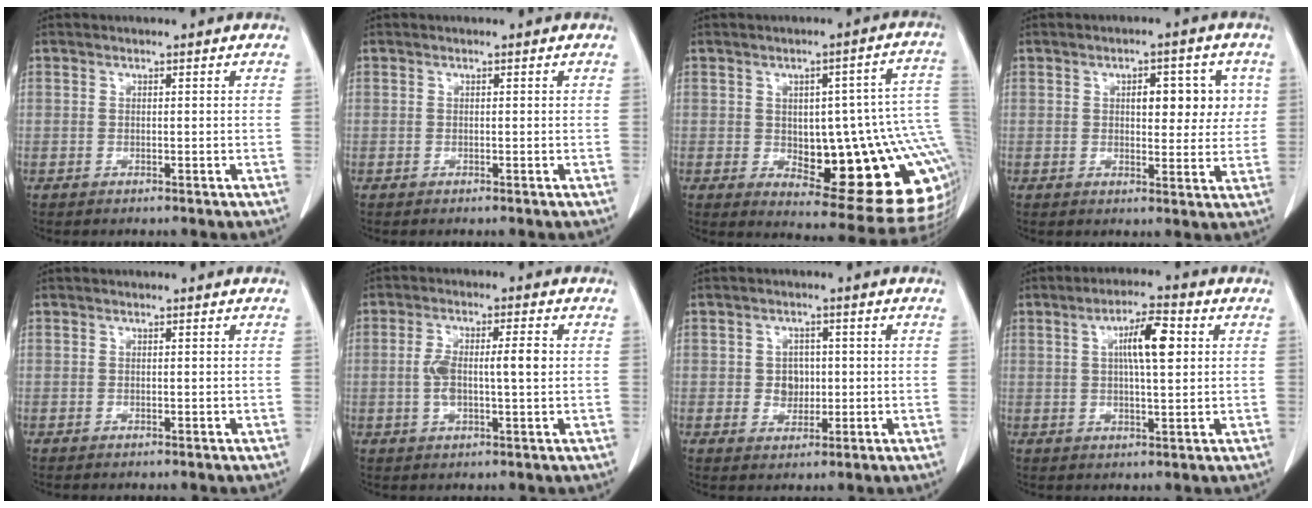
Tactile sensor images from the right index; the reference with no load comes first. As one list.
[{"total": 0.0}, {"total": 22.1, "force": [-2.1, 7.2, 20.8], "torque": [-0.178, 0.023, -0.003]}, {"total": 7.1, "force": [1.9, 3.3, 6.0], "torque": [-0.068, 0.013, 0.026]}, {"total": 0.0}, {"total": 7.1, "force": [0.2, 1.7, 6.8], "torque": [-0.133, 0.015, 0.006]}, {"total": 3.5, "force": [0.0, 3.0, 1.8], "torque": [-0.022, 0.008, 0.005]}, {"total": 7.3, "force": [1.9, 1.4, 6.9], "torque": [-0.119, 0.010, 0.032]}]